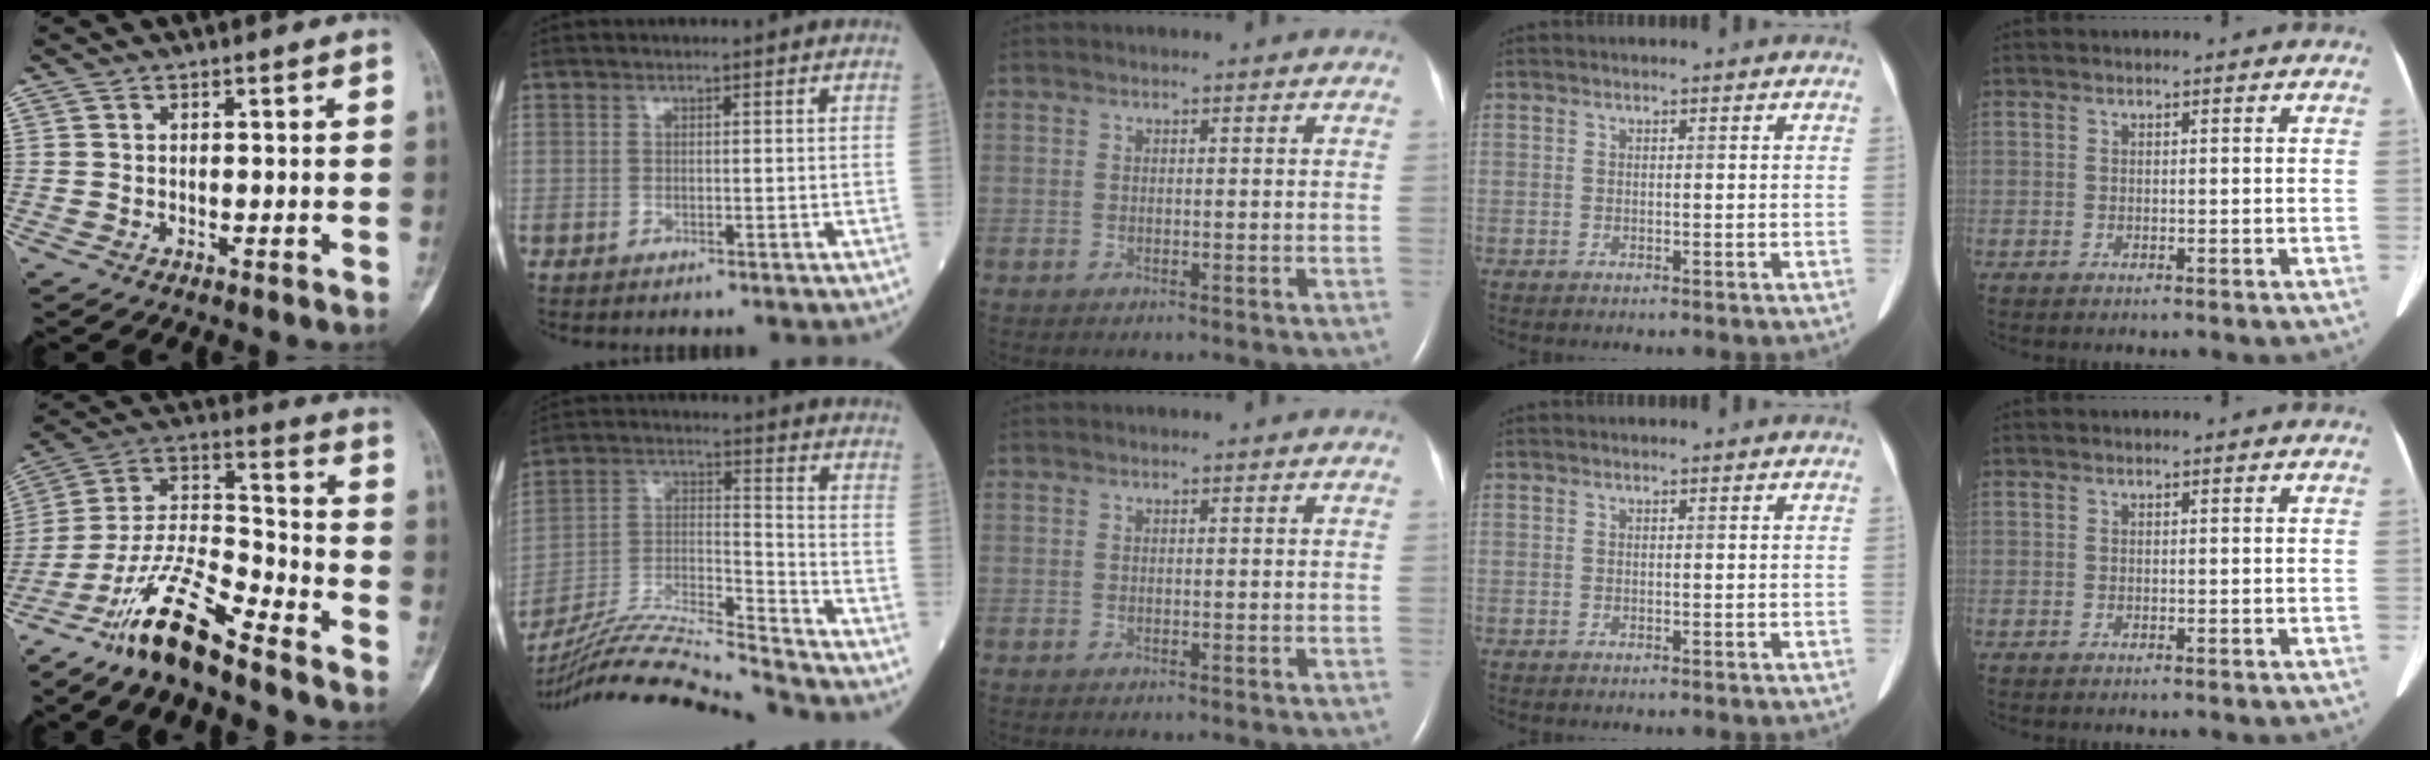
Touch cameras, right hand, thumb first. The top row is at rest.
{"thumb": {"total": 15.4, "force": [-11.7, 3.2, 9.5], "torque": [-0.187, 0.079, -0.222]}, "index": {"total": 16.6, "force": [-15.6, -2.2, 5.3], "torque": [-0.097, 0.005, -0.281]}}